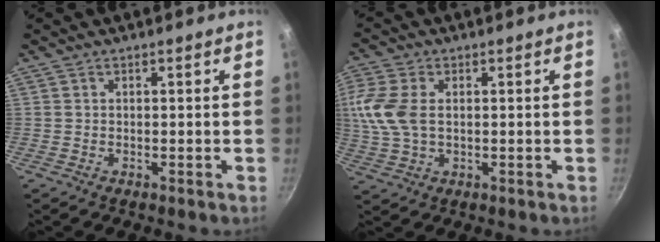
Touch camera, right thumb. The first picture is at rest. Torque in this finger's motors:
{"motor_torque": [0.08, 0.09, 0.35, 0.15, 0.10]}